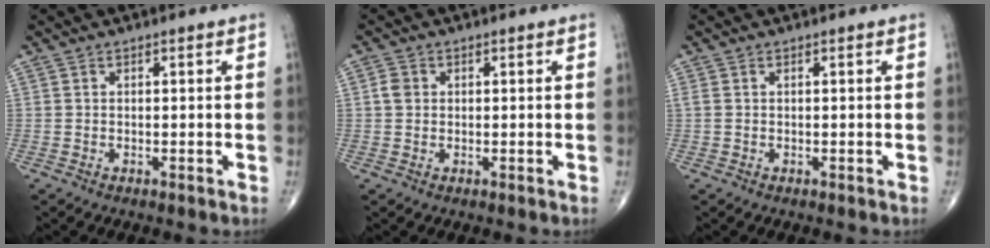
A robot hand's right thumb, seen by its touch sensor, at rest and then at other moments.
{"total": 2.1, "force": [0.3, 1.8, 1.1], "torque": [-0.015, 0.004, 0.005]}
{"total": 0.9, "force": [0.2, 0.5, 0.8], "torque": [-0.027, 0.010, 0.009]}